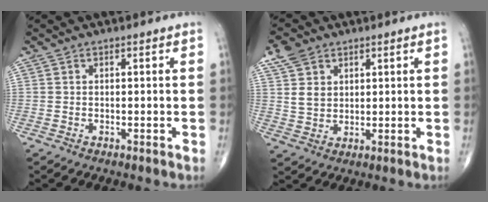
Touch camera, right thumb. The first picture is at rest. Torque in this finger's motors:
{"motor_torque": [-0.45, 0.67, 0.56, 0.35, 0.03]}